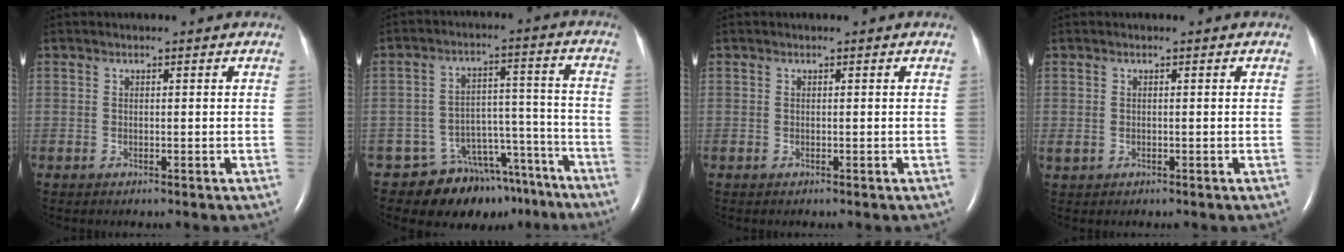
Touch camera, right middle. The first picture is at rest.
{"total": 13.1, "force": [-10.8, 7.1, 2.6], "torque": [-0.007, 0.064, -0.146]}
{"total": 0.0}
{"total": 1.0, "force": [0.0, 0.8, 0.6], "torque": [-0.018, -0.001, 0.005]}